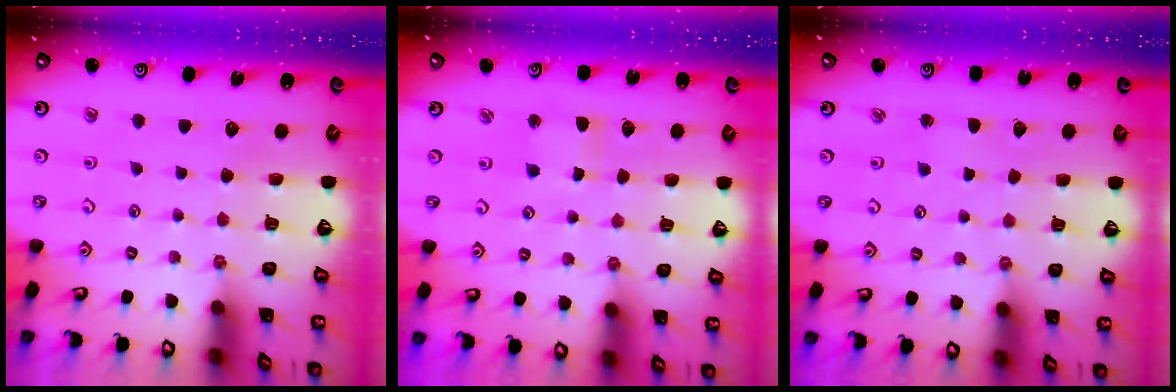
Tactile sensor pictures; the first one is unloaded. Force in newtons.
{"total": 2.2, "press": 2.1, "slide": 0.5}
{"total": 1.3, "press": 1.3, "slide": 0.2}